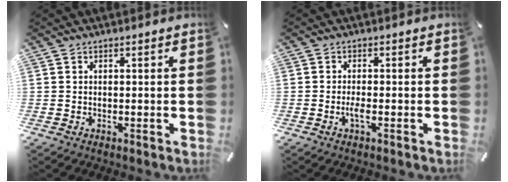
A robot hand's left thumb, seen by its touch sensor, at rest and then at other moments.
{"total": 2.1, "force": [-0.7, 0.4, 2.0], "torque": [-0.042, -0.001, -0.013]}